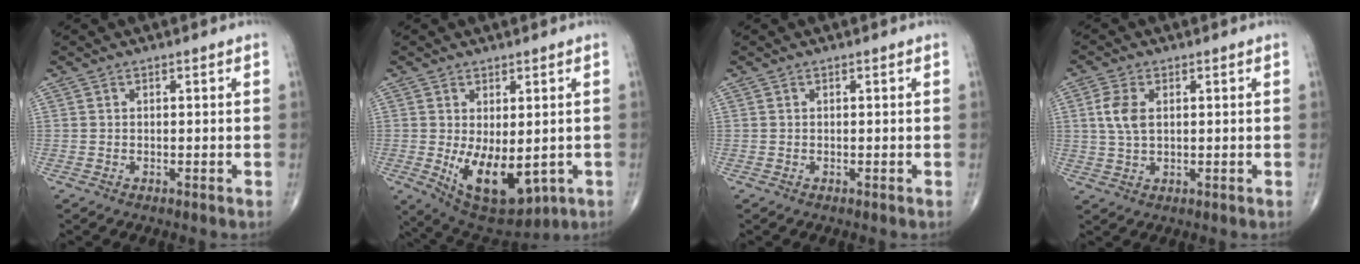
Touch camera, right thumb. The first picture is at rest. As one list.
[{"total": 12.6, "force": [-2.0, 6.6, 10.5], "torque": [-0.149, -0.017, -0.004]}, {"total": 0.0}, {"total": 5.1, "force": [1.1, 3.0, 4.1], "torque": [-0.088, -0.001, 0.020]}]